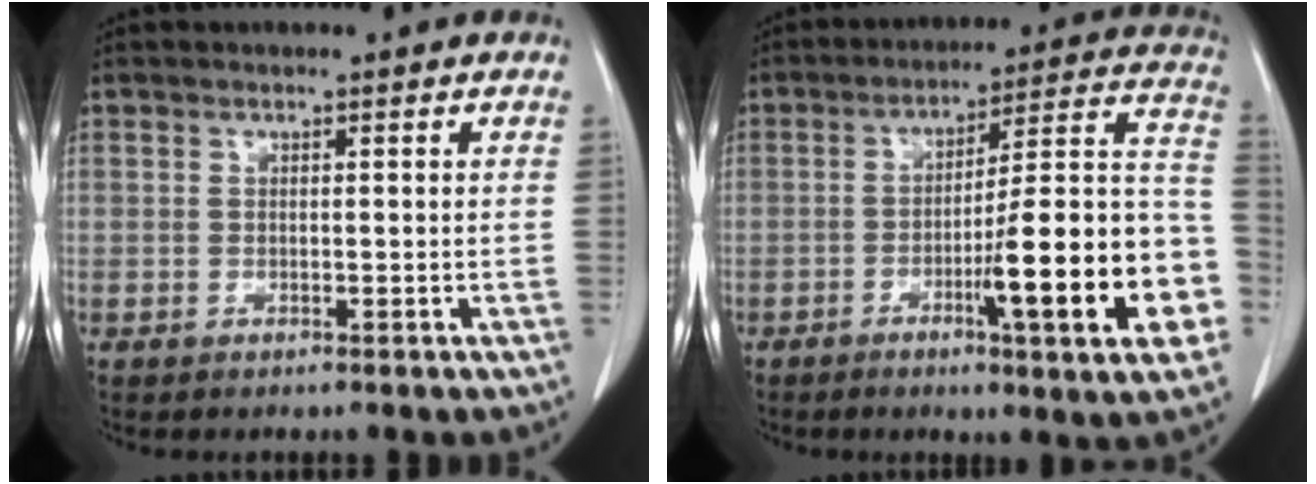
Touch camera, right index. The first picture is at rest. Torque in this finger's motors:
{"motor_torque": [1.33, -0.80, 0.64, 0.21]}